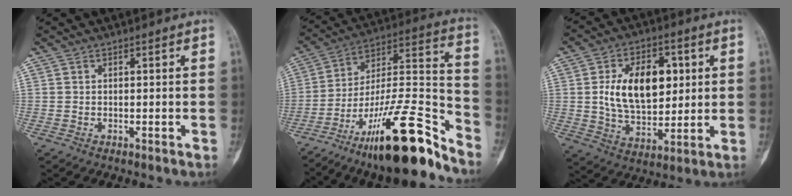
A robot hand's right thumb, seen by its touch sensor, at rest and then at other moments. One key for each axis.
{"total": 24.0, "fx": -16.7, "fy": 5.0, "fz": 16.5, "tx": -0.253, "ty": 0.097, "tz": -0.277}
{"total": 15.7, "fx": 2.8, "fy": 9.6, "fz": 12.1, "tx": -0.167, "ty": -0.009, "tz": 0.053}